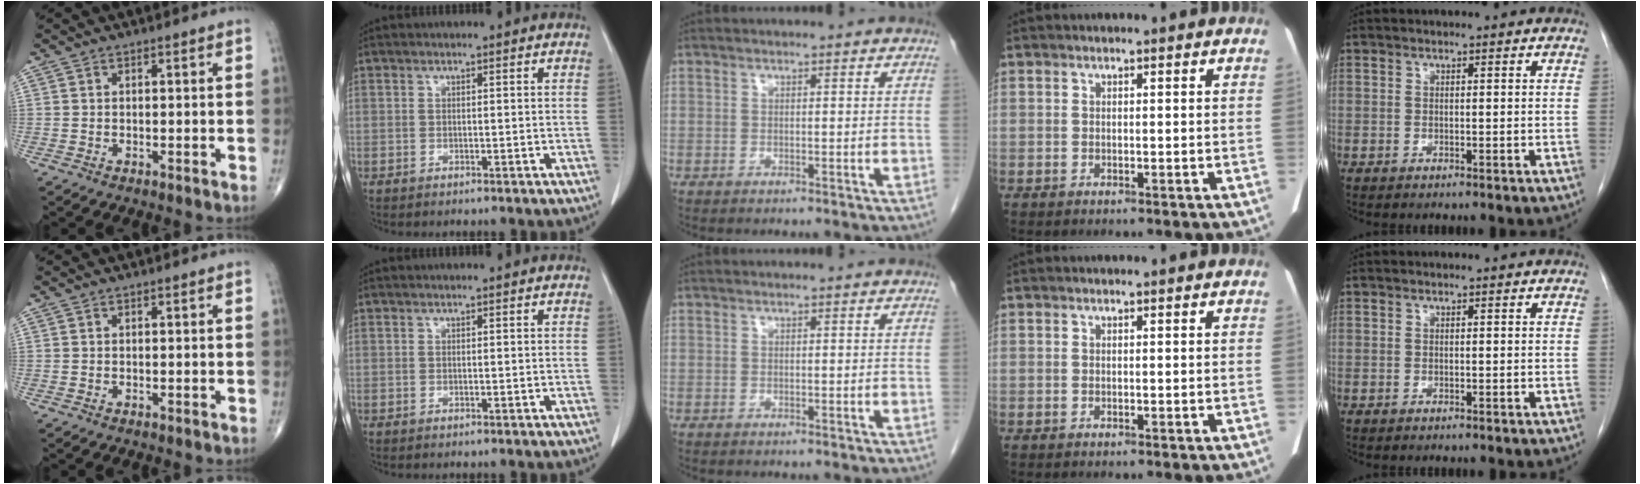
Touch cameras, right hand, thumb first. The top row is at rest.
{}